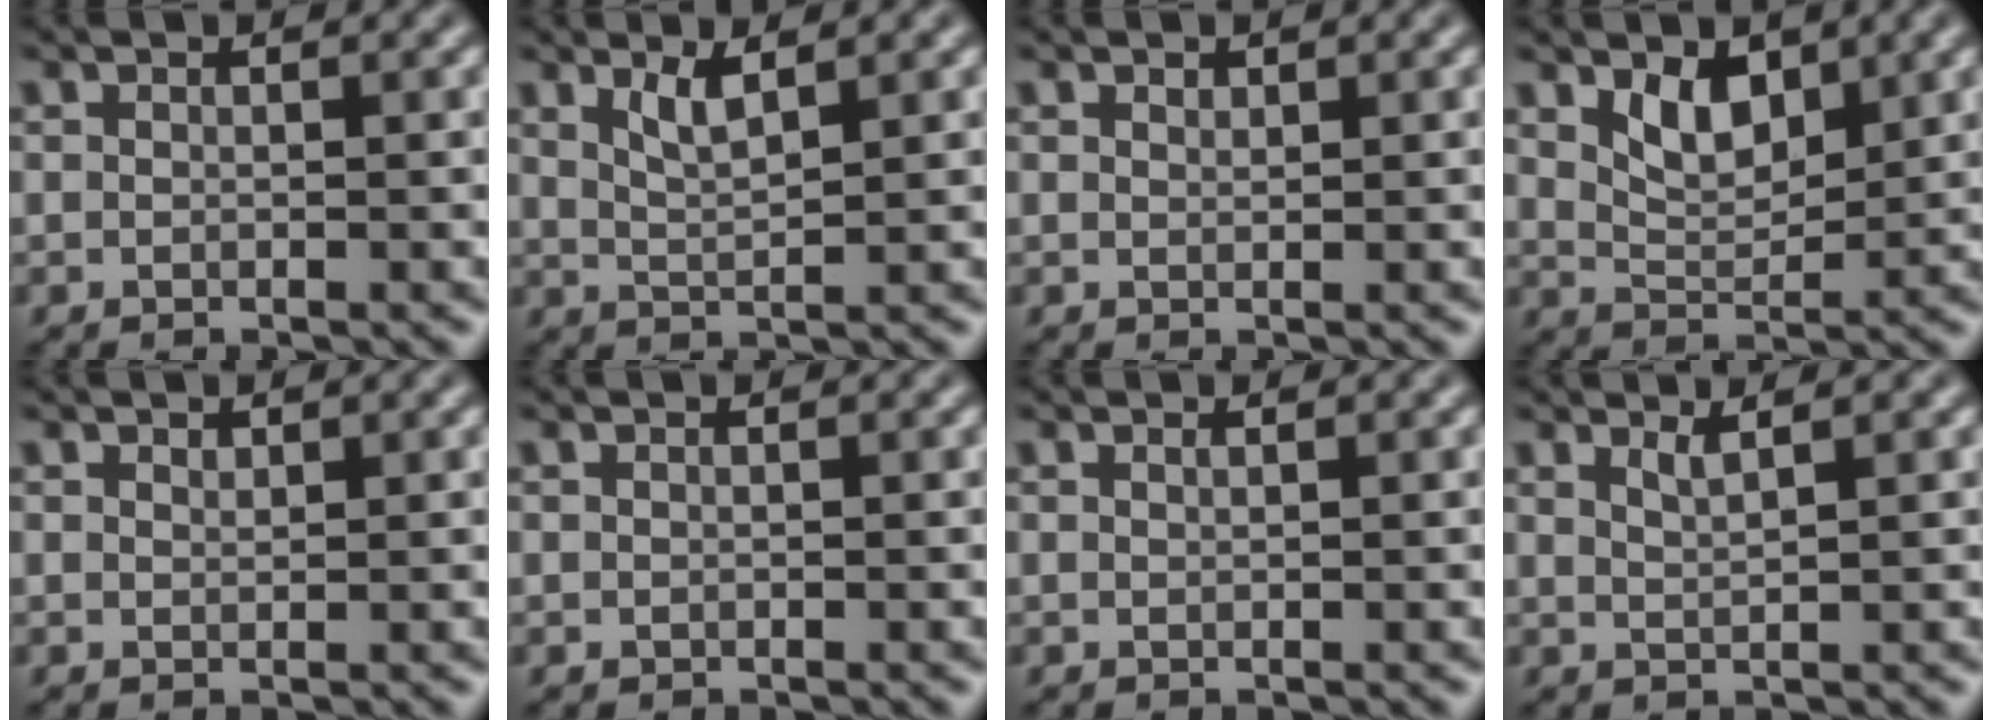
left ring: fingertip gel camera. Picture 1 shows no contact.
{"total": 2.1, "force": [1.3, 0.5, 1.5], "torque": [-0.029, -0.004, 0.027]}
{"total": 0.5, "force": [0.5, 0.2, 0.1], "torque": [-0.002, -0.003, 0.010]}
{"total": 3.0, "force": [1.8, 1.6, 1.9], "torque": [-0.039, -0.008, 0.034]}
{"total": 0.6, "force": [0.5, 0.2, 0.1], "torque": [-0.002, -0.003, 0.011]}
{"total": 0.0}
{"total": 0.0}
{"total": 1.4, "force": [0.9, 0.4, 1.0], "torque": [-0.008, 0.000, 0.014]}